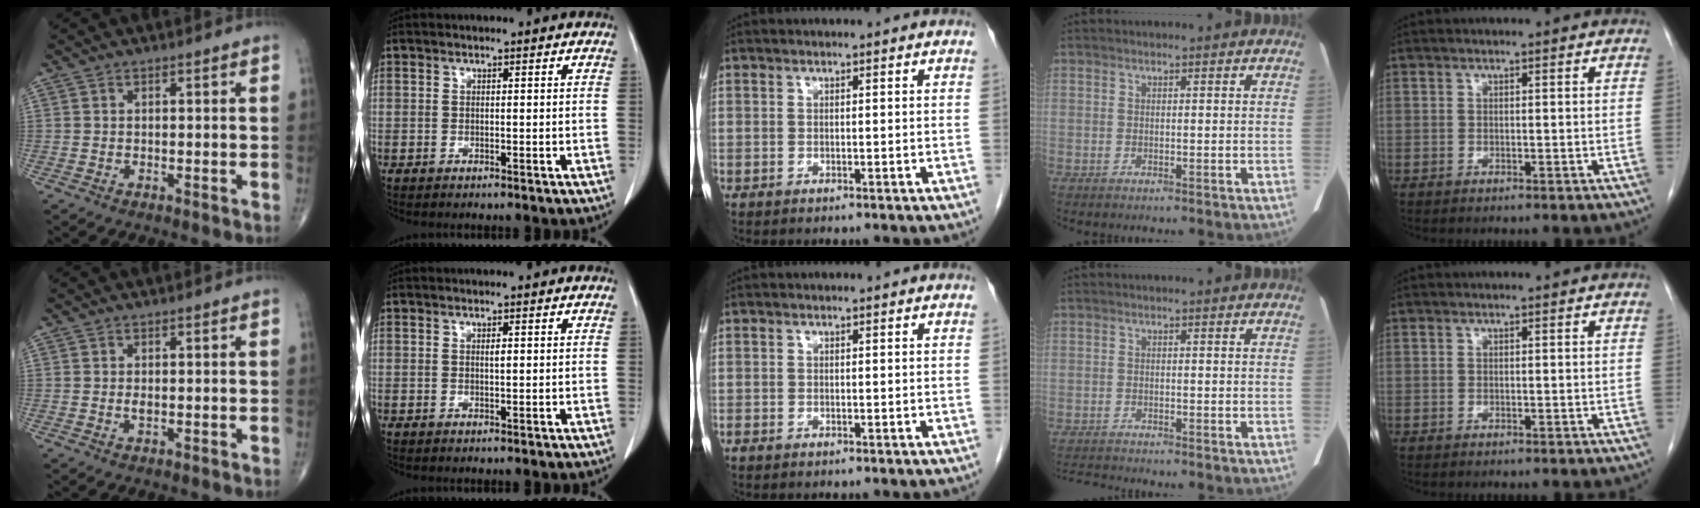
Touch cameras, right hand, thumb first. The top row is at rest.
{"thumb": {"total": 0.9, "force": [0.0, 0.5, 0.8], "torque": [-0.015, -0.002, -0.001]}, "index": {"total": 0.7, "force": [0.2, 0.1, 0.7], "torque": [-0.014, -0.001, 0.003]}, "ring": {"total": 2.2, "force": [-2.1, -0.5, 0.0], "torque": [-0.007, -0.015, -0.038]}}